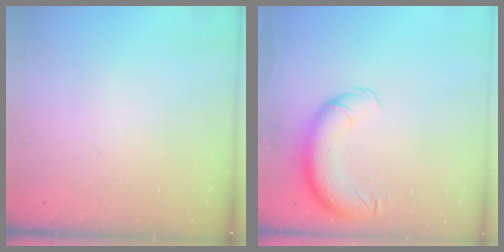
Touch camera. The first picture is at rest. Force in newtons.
{"total": 12.5, "press": 12.1, "slide": 3.0}